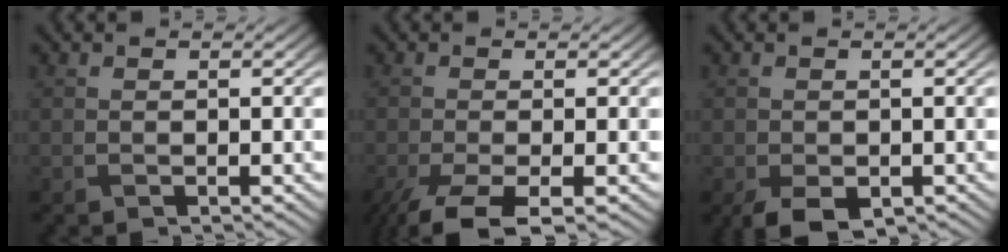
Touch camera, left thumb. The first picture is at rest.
{"total": 6.2, "force": [-3.8, 1.7, 4.5], "torque": [-0.097, -0.019, -0.072]}
{"total": 3.5, "force": [-2.0, 2.0, 2.1], "torque": [-0.044, -0.013, -0.030]}